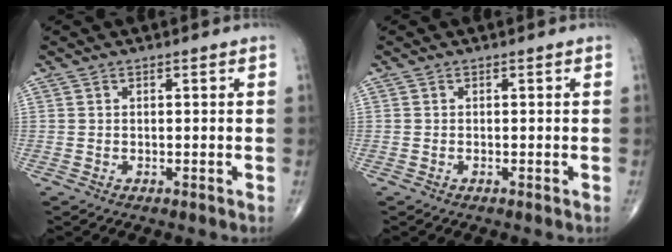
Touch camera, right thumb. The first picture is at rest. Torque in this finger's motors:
{"motor_torque": [-0.20, -0.08, -0.06, 0.16, 0.01]}